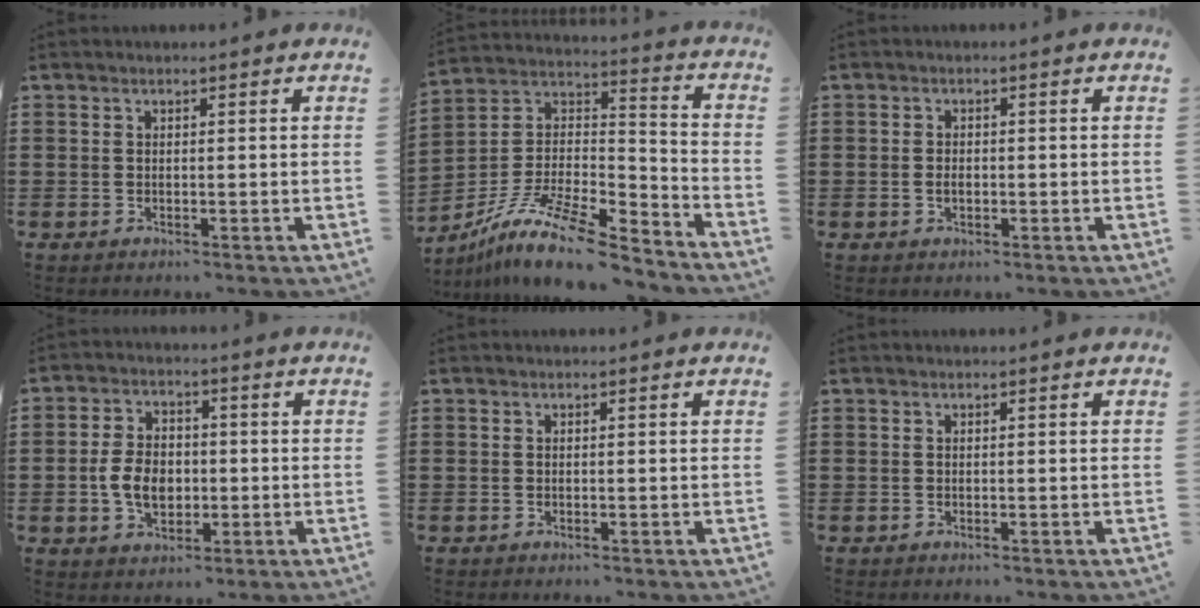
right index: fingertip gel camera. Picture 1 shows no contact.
{"total": 13.2, "force": [-10.1, 2.6, 8.0], "torque": [-0.155, 0.022, -0.197]}
{"total": 1.4, "force": [-0.3, 0.8, 1.1], "torque": [-0.023, 0.003, -0.006]}
{"total": 6.6, "force": [-1.0, 4.6, 4.6], "torque": [-0.095, 0.005, -0.024]}
{"total": 0.0}
{"total": 0.0}